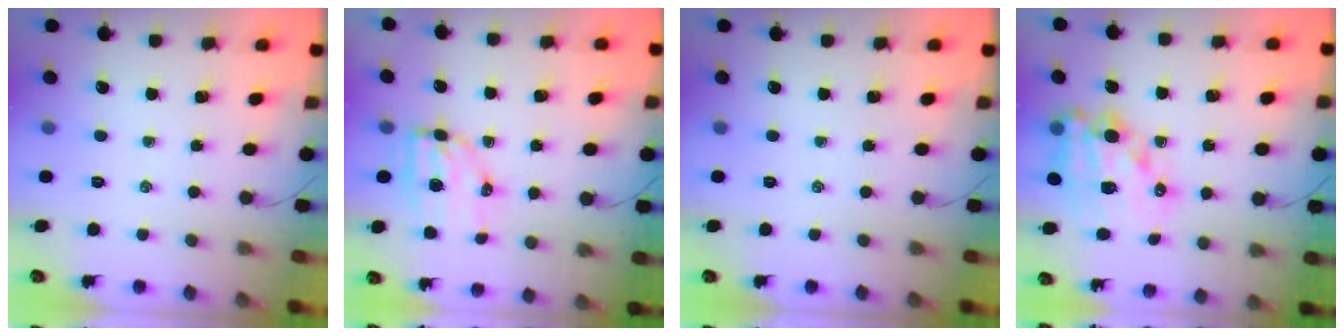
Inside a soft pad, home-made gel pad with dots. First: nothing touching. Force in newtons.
{"total": 7.0, "press": 6.9, "slide": 1.0}
{"total": 0.0}
{"total": 16.4, "press": 16.1, "slide": 3.3}